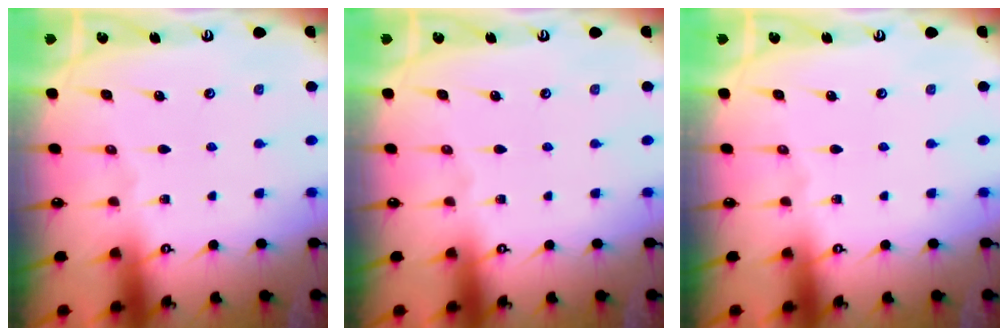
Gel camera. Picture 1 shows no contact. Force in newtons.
{"total": 0.0}
{"total": 0.0}